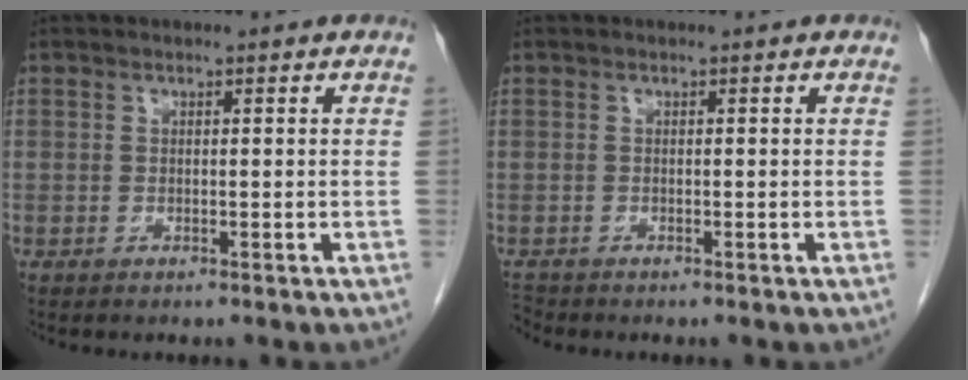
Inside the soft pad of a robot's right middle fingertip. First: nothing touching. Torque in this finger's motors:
{"motor_torque": [-0.28, 0.06, -0.08, -0.02]}